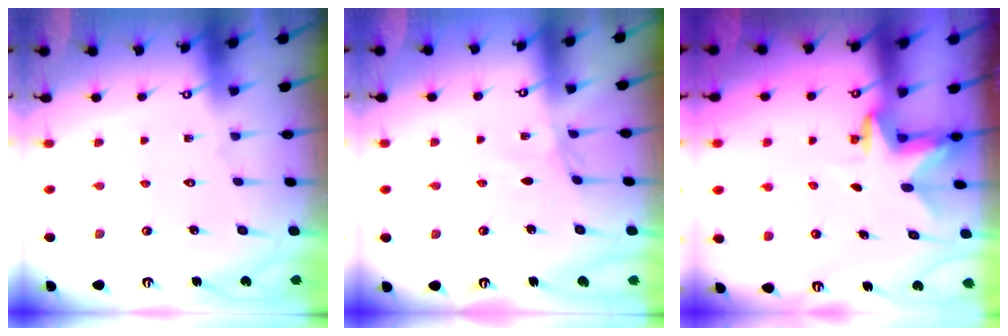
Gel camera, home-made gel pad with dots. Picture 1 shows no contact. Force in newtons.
{"total": 1.7, "press": 1.7, "slide": 0.2}
{"total": 2.4, "press": 2.4, "slide": 0.4}